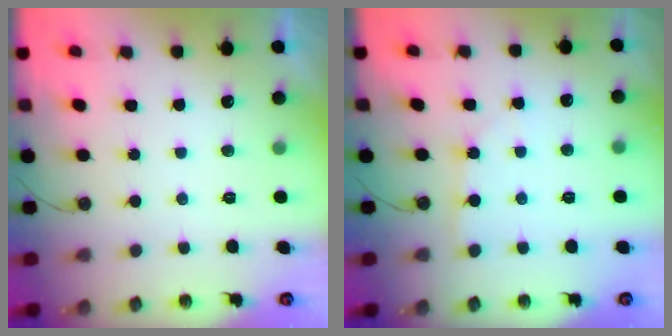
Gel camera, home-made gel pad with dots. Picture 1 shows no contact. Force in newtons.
{"total": 1.9, "press": 1.9, "slide": 0.2}